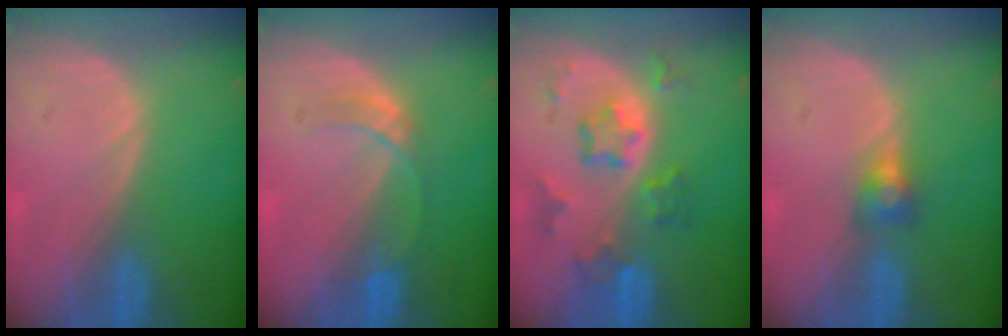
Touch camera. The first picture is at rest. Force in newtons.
{"total": 3.0, "press": 3.0, "slide": 0.3}
{"total": 7.3, "press": 6.5, "slide": 3.2}
{"total": 2.9, "press": 2.5, "slide": 1.5}